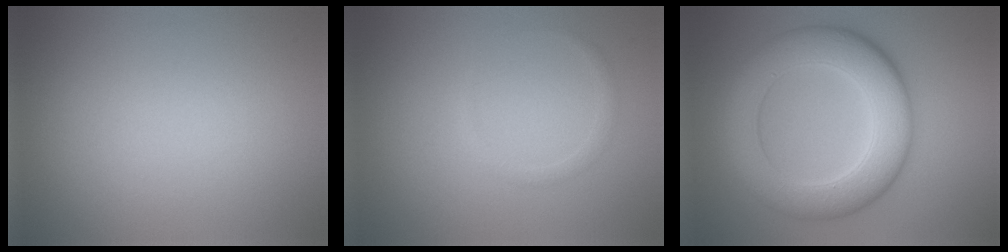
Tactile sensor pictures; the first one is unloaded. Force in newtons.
{"total": 0.9, "press": 0.9, "slide": 0.1}
{"total": 8.6, "press": 8.5, "slide": 0.5}